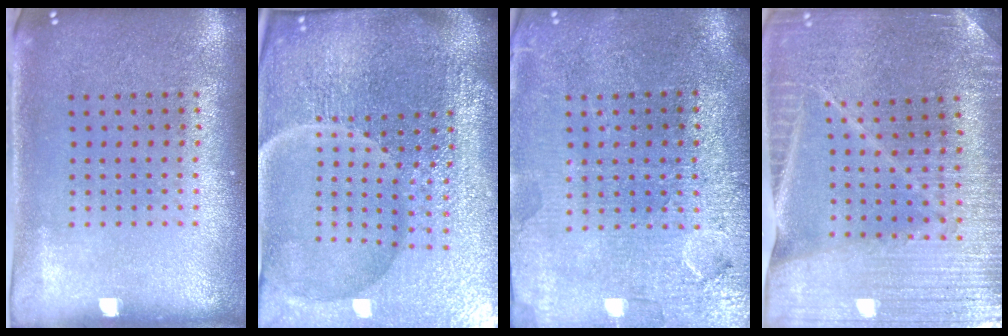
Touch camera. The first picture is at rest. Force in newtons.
{"total": 7.4, "press": 6.4, "slide": 3.6}
{"total": 3.8, "press": 3.5, "slide": 1.5}
{"total": 3.3, "press": 3.2, "slide": 0.4}